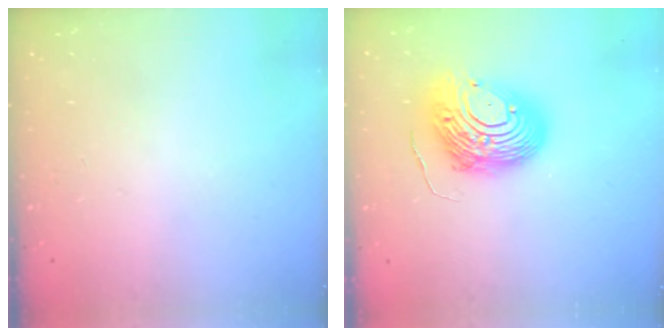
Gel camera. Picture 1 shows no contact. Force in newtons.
{"total": 14.4, "press": 14.4, "slide": 1.2}